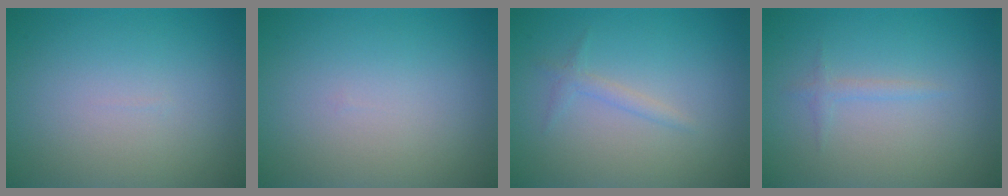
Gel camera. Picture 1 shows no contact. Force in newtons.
{"total": 0.0}
{"total": 1.1, "press": 1.1, "slide": 0.1}
{"total": 0.8, "press": 0.8, "slide": 0.0}